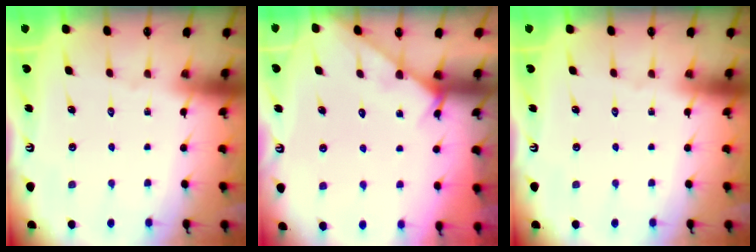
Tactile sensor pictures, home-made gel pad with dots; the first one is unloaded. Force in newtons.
{"total": 5.4, "press": 5.4, "slide": 0.3}
{"total": 0.0}